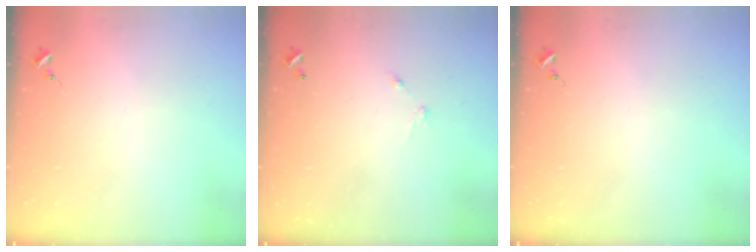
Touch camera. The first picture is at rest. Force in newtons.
{"total": 4.5, "press": 4.5, "slide": 0.3}
{"total": 0.0}